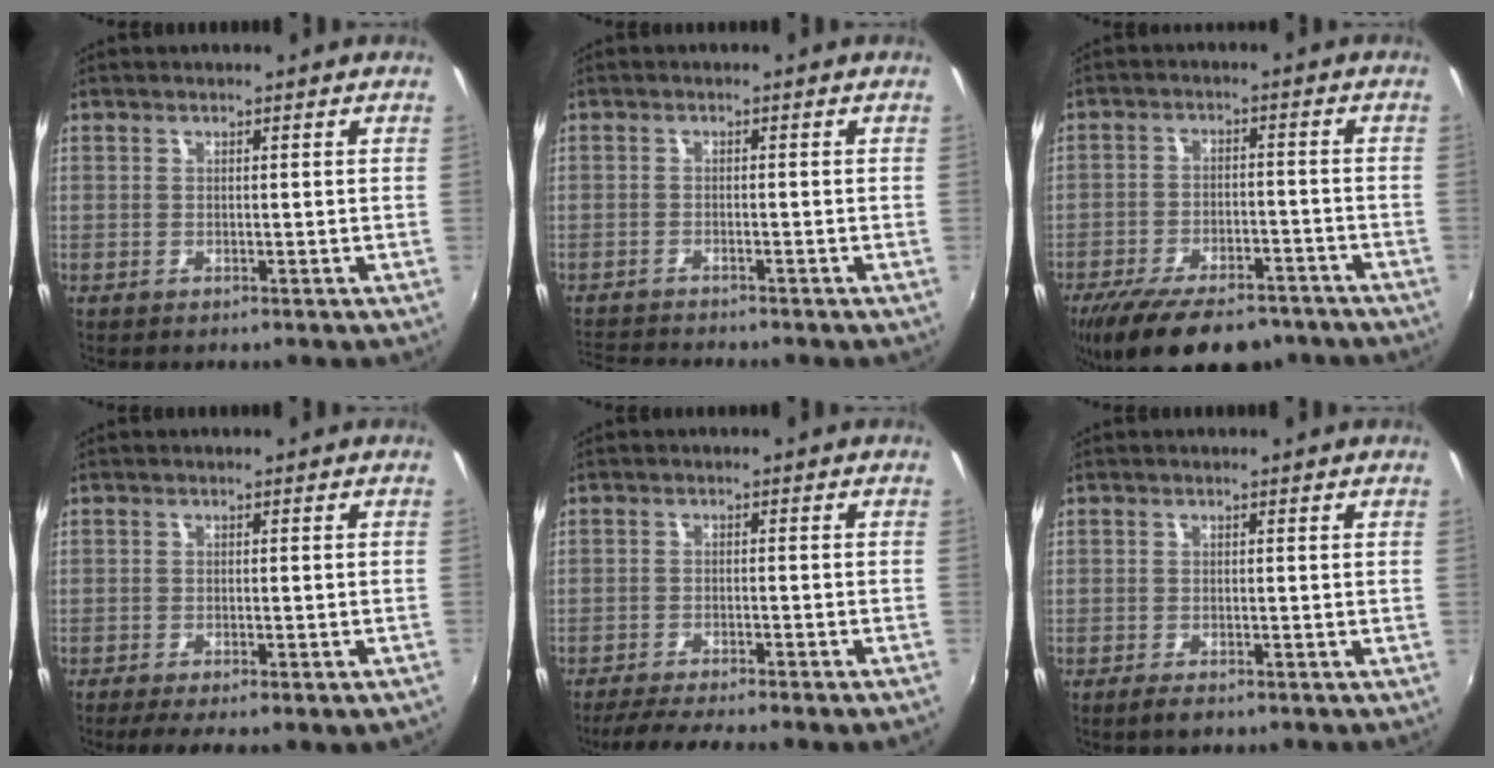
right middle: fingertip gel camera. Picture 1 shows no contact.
{"total": 5.8, "force": [-5.5, 0.2, 1.9], "torque": [-0.054, -0.012, -0.096]}
{"total": 18.5, "force": [-13.9, 7.4, 9.8], "torque": [-0.198, -0.025, -0.205]}
{"total": 5.2, "force": [-3.7, 0.3, 3.7], "torque": [-0.068, -0.015, -0.052]}
{"total": 8.0, "force": [-6.9, -0.6, 3.9], "torque": [-0.090, -0.012, -0.104]}
{"total": 2.1, "force": [-1.5, 0.7, 1.3], "torque": [-0.029, -0.006, -0.027]}